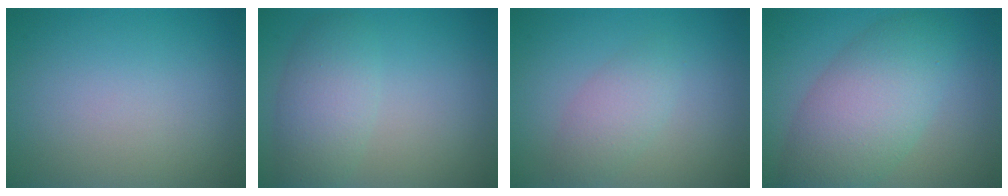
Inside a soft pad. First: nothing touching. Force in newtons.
{"total": 3.8, "press": 3.8, "slide": 0.3}
{"total": 2.4, "press": 2.4, "slide": 0.1}
{"total": 7.3, "press": 7.3, "slide": 0.1}